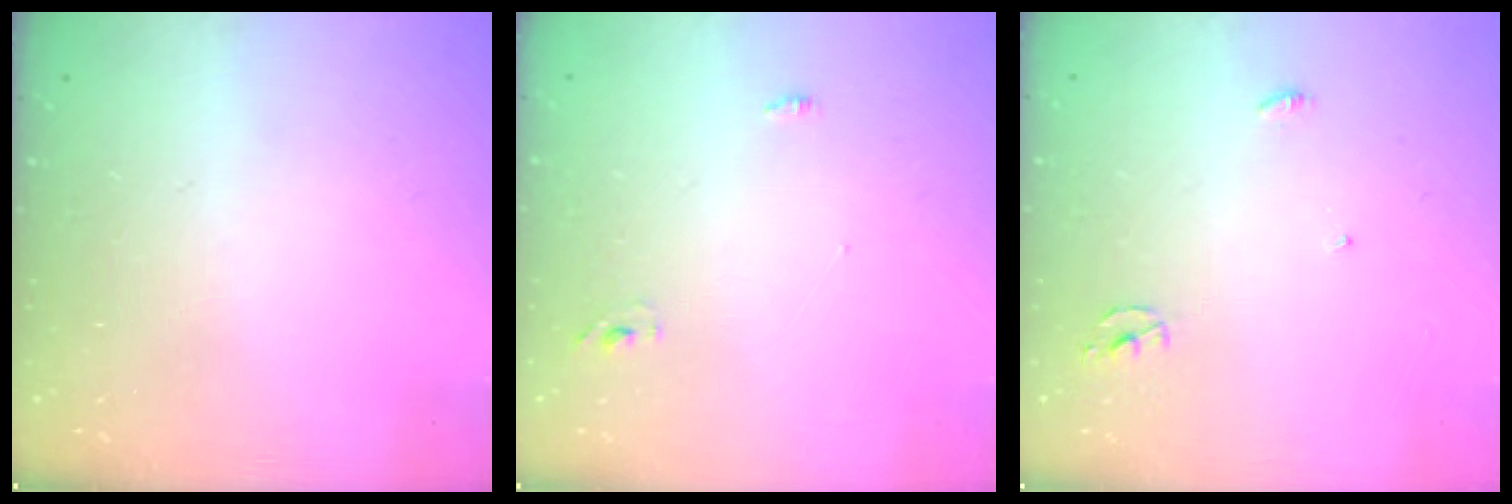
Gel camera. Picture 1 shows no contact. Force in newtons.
{"total": 3.0, "press": 2.8, "slide": 1.1}
{"total": 2.5, "press": 2.5, "slide": 0.1}